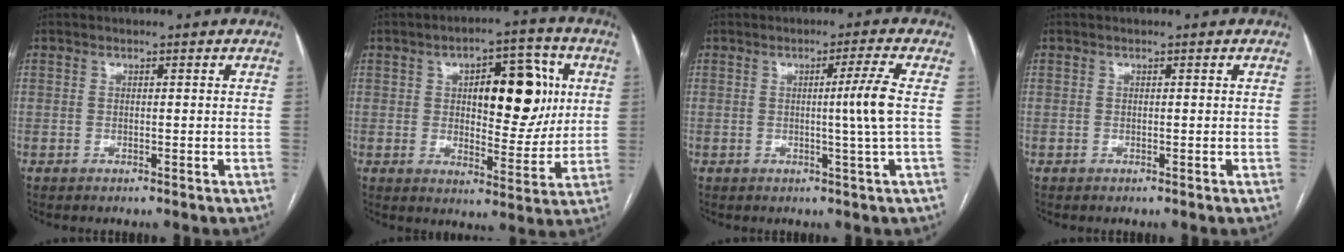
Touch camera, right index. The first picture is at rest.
{"total": 13.3, "force": [3.1, 5.4, 11.7], "torque": [-0.154, 0.026, 0.051]}
{"total": 4.9, "force": [0.0, -1.9, 4.5], "torque": [-0.072, -0.006, 0.002]}
{"total": 0.0}